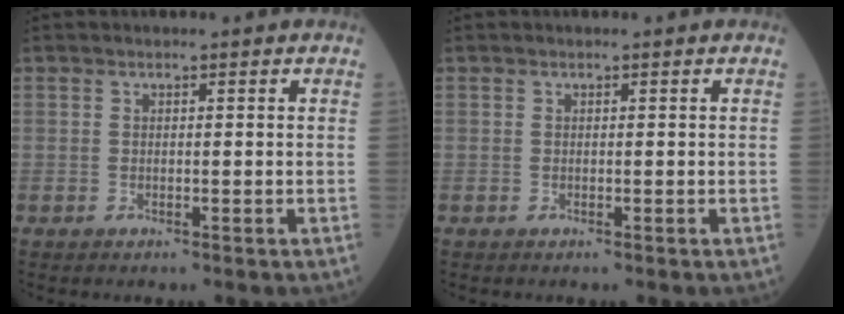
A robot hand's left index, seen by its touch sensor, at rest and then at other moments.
{"total": 0.0}